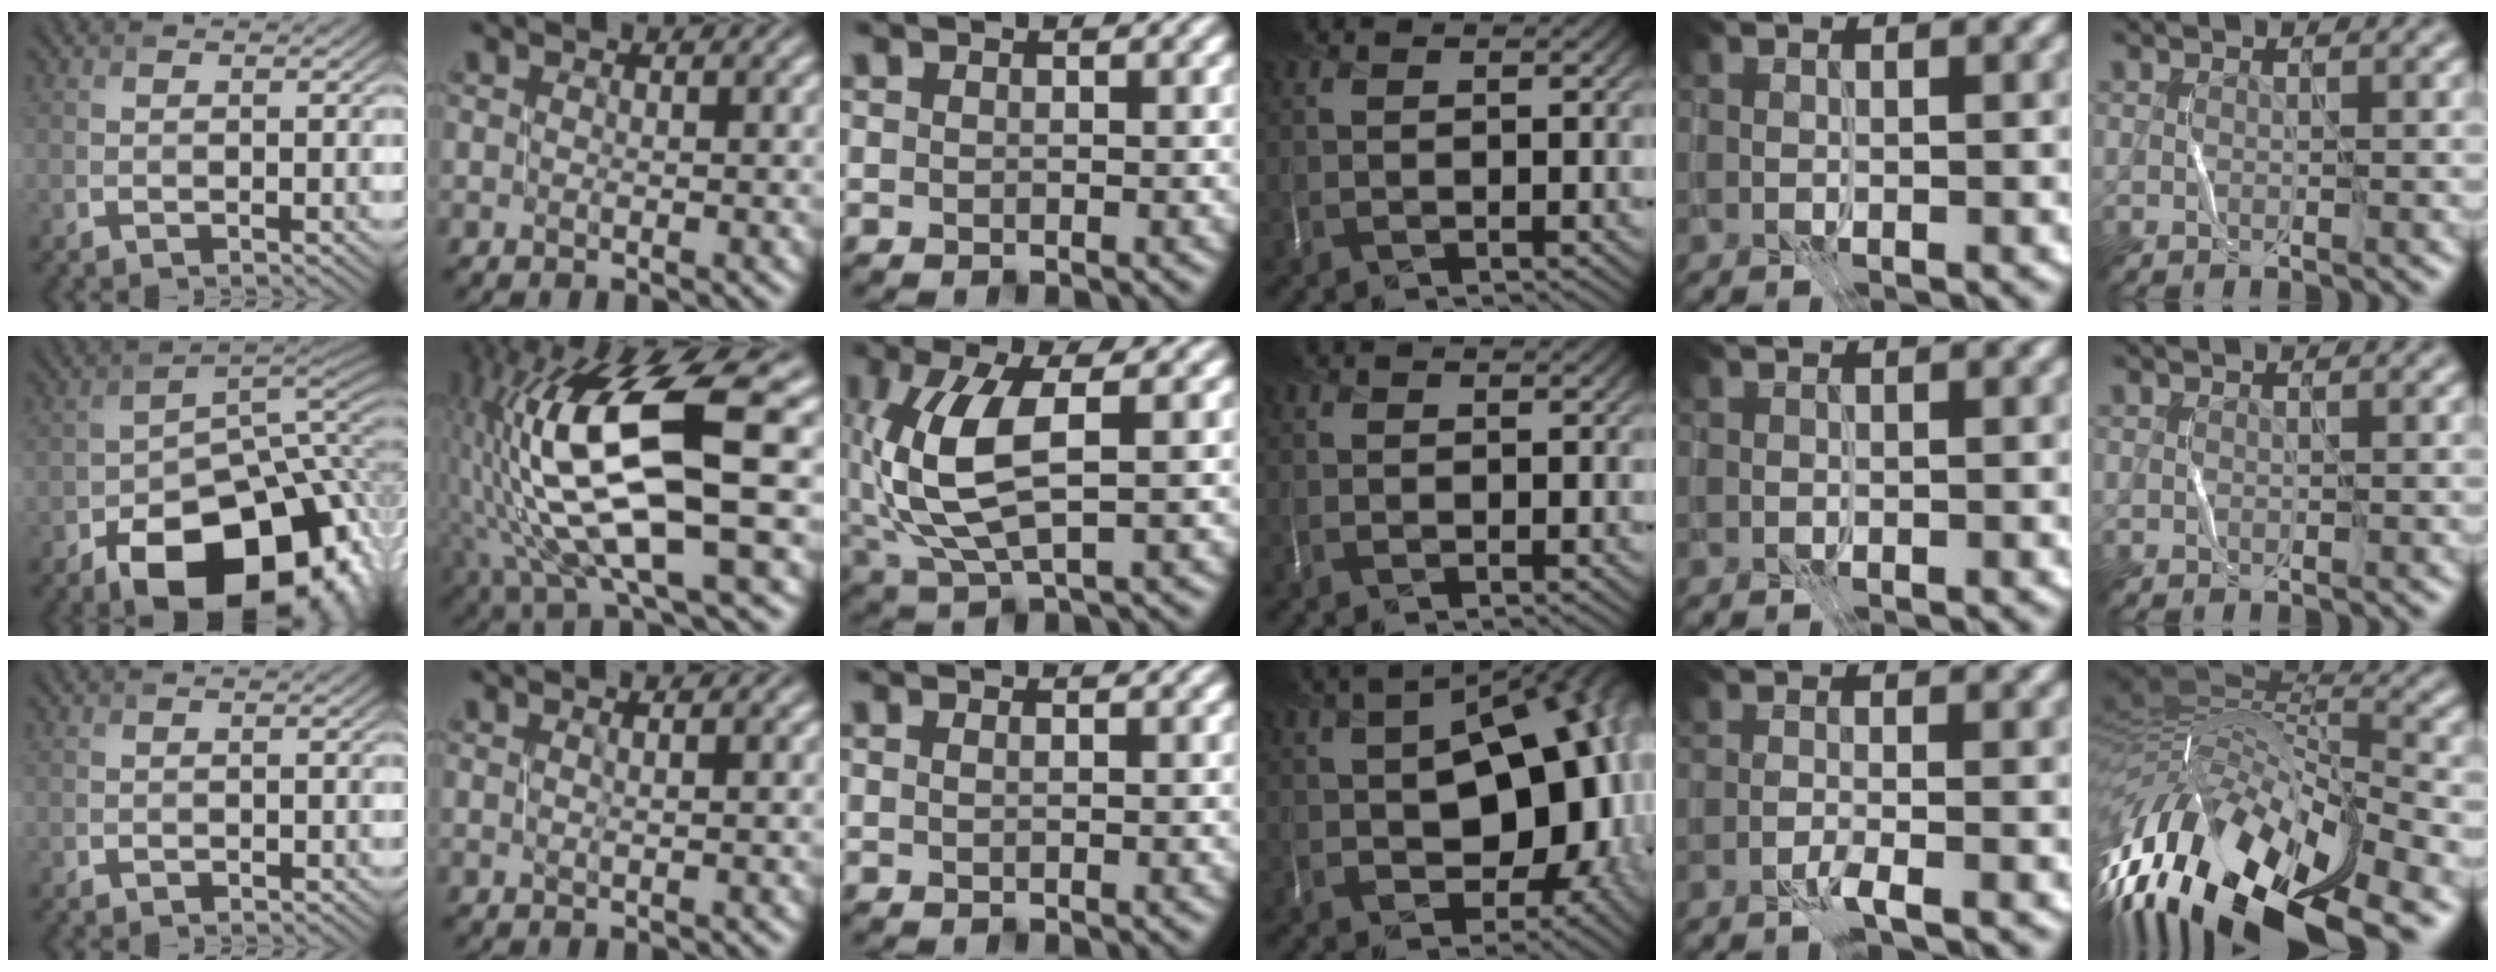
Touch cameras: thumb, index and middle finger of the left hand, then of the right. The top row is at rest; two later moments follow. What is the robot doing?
{"motion": "open", "object": "stapler"}